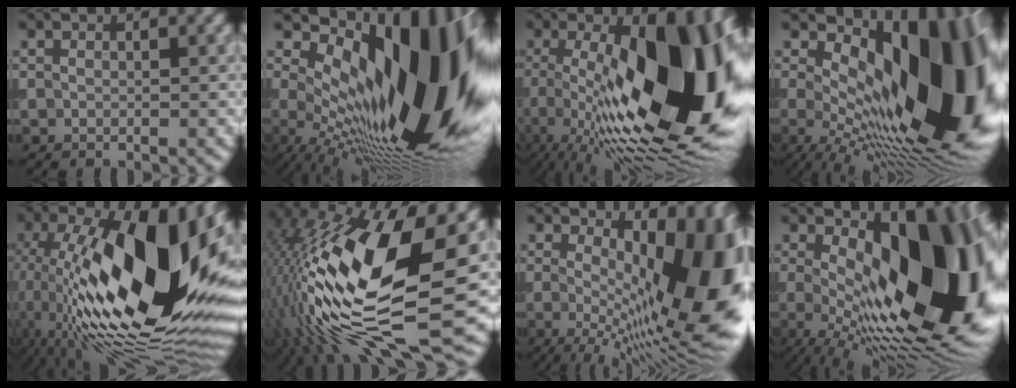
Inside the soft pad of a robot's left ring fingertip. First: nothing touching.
{"total": 19.0, "force": [2.9, 8.4, 16.8], "torque": [-0.242, 0.019, 0.039]}
{"total": 18.7, "force": [-0.2, 7.4, 17.2], "torque": [-0.250, 0.009, -0.001]}
{"total": 17.2, "force": [1.4, 7.9, 15.2], "torque": [-0.206, 0.022, 0.015]}
{"total": 20.9, "force": [2.0, 8.2, 19.1], "torque": [-0.329, -0.014, 0.042]}
{"total": 17.9, "force": [-0.8, 6.9, 16.5], "torque": [-0.327, -0.010, -0.020]}
{"total": 16.7, "force": [1.0, 7.6, 14.9], "torque": [-0.172, 0.008, 0.015]}
{"total": 18.5, "force": [0.0, 8.8, 16.3], "torque": [-0.209, 0.007, 0.007]}